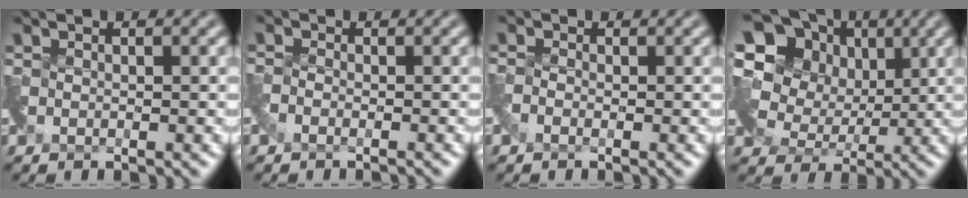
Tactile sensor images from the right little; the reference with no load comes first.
{"total": 1.3, "force": [-1.3, -0.1, -0.4], "torque": [0.007, -0.004, -0.031]}
{"total": 0.8, "force": [-0.6, -0.2, -0.4], "torque": [0.004, 0.000, -0.018]}
{"total": 14.8, "force": [6.7, 10.8, 7.5], "torque": [-0.170, 0.051, 0.099]}